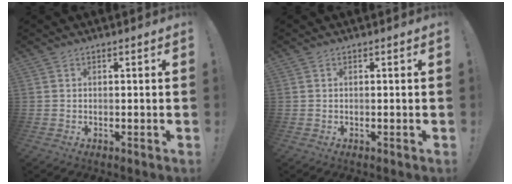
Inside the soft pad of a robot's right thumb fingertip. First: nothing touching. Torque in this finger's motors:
{"motor_torque": [-0.22, 0.30, 0.17, -0.09, -0.05]}